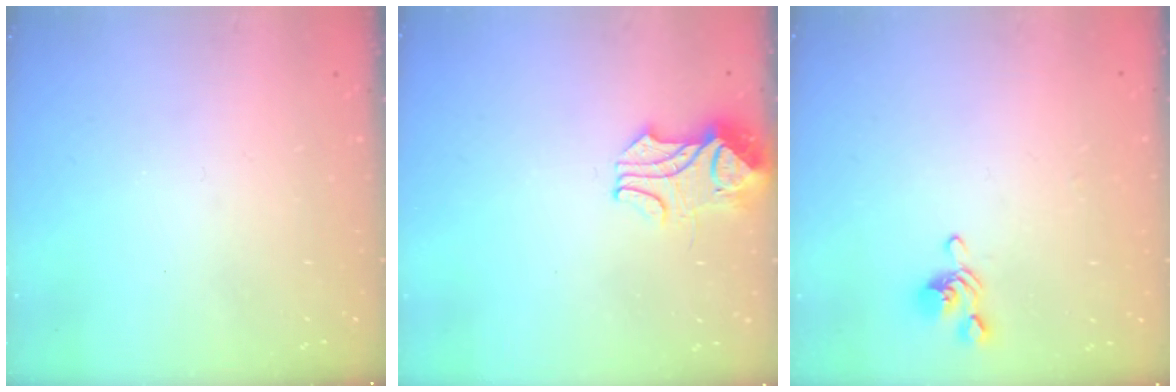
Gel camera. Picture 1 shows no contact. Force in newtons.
{"total": 2.1, "press": 1.9, "slide": 0.9}
{"total": 1.3, "press": 1.1, "slide": 0.8}